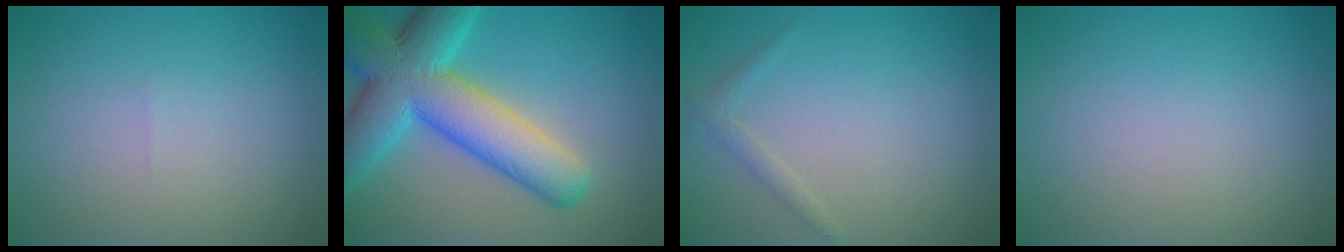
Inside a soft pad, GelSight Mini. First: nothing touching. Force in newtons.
{"total": 11.1, "press": 11.1, "slide": 0.5}
{"total": 1.1, "press": 1.1, "slide": 0.0}
{"total": 0.0}